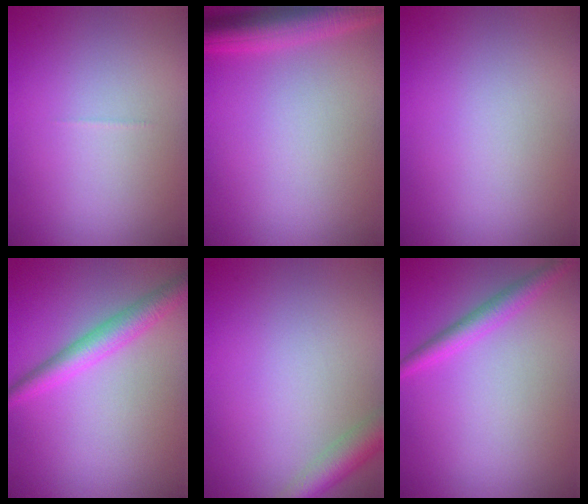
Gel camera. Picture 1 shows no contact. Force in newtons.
{"total": 5.1, "press": 5.1, "slide": 0.4}
{"total": 0.0}
{"total": 3.3, "press": 3.3, "slide": 0.0}
{"total": 3.2, "press": 3.2, "slide": 0.2}
{"total": 2.3, "press": 2.3, "slide": 0.1}